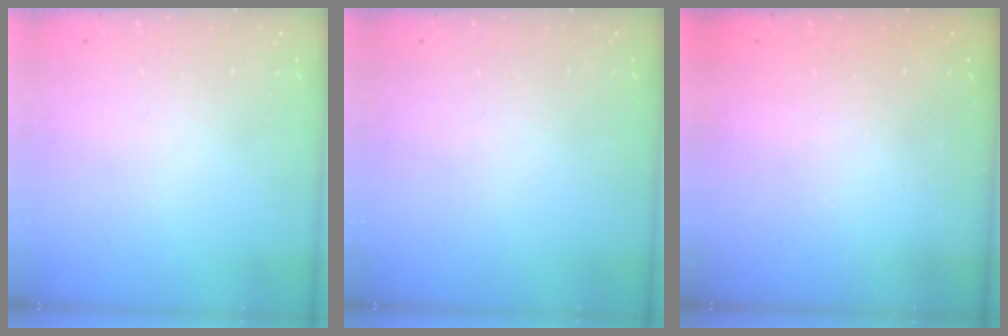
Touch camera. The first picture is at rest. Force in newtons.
{"total": 0.0}
{"total": 2.5, "press": 2.4, "slide": 0.7}